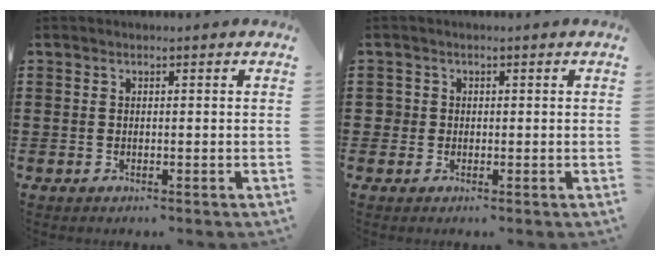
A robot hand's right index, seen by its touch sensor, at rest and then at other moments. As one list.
[{"total": 1.4, "force": [0.1, 1.4, 0.2], "torque": [-0.010, 0.007, -0.001]}]